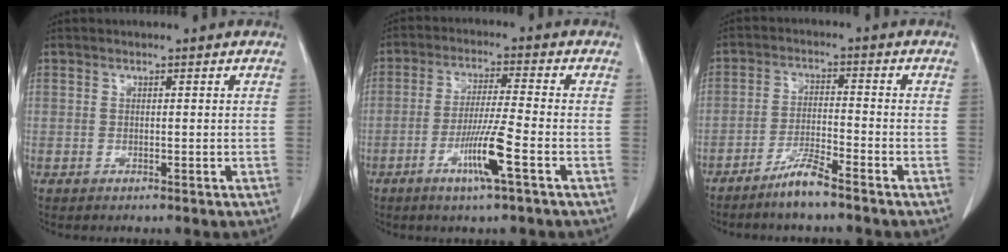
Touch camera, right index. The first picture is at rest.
{"total": 7.8, "force": [-3.4, -0.6, 7.0], "torque": [-0.133, -0.013, -0.067]}
{"total": 5.0, "force": [-4.1, -0.1, 3.0], "torque": [-0.060, -0.011, -0.082]}